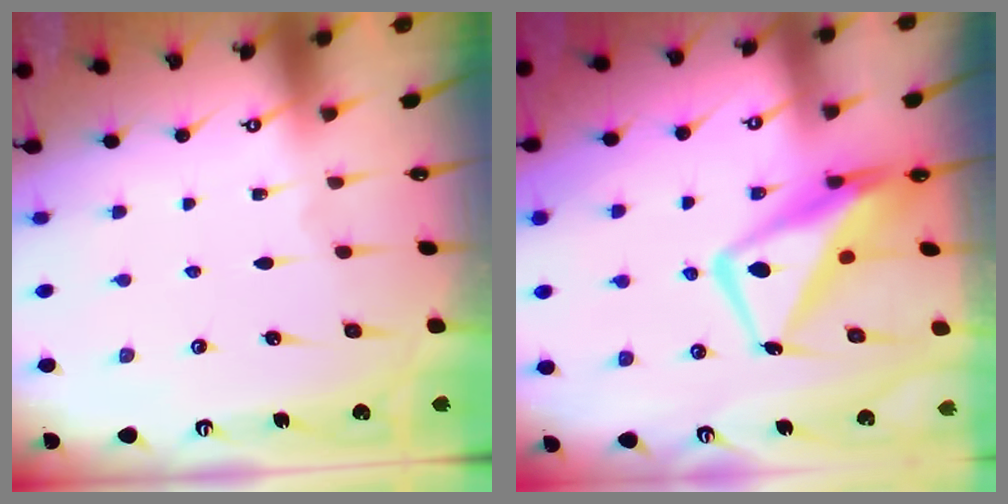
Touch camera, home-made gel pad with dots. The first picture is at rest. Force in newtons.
{"total": 11.9, "press": 11.8, "slide": 1.4}